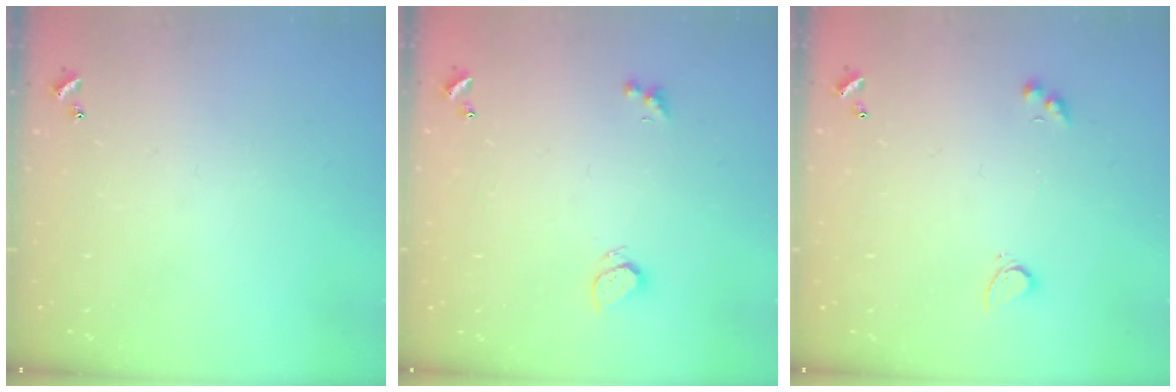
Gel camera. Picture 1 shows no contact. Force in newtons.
{"total": 1.8, "press": 1.7, "slide": 0.6}
{"total": 3.0, "press": 2.5, "slide": 1.6}